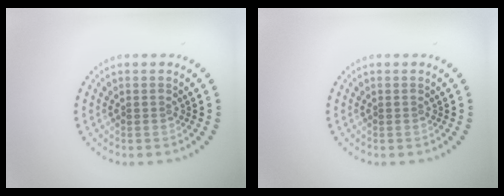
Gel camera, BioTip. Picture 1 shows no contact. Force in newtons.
{"total": 0.0}